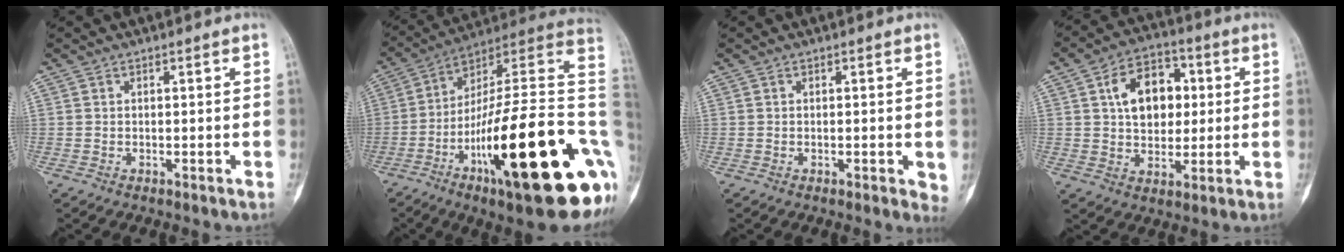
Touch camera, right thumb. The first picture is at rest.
{"total": 33.4, "force": [-7.7, 8.8, 31.2], "torque": [-0.386, 0.054, -0.121]}
{"total": 2.5, "force": [-0.3, 1.1, 2.2], "torque": [-0.019, -0.006, -0.006]}
{"total": 12.6, "force": [2.3, 9.0, 8.4], "torque": [-0.092, 0.011, 0.035]}